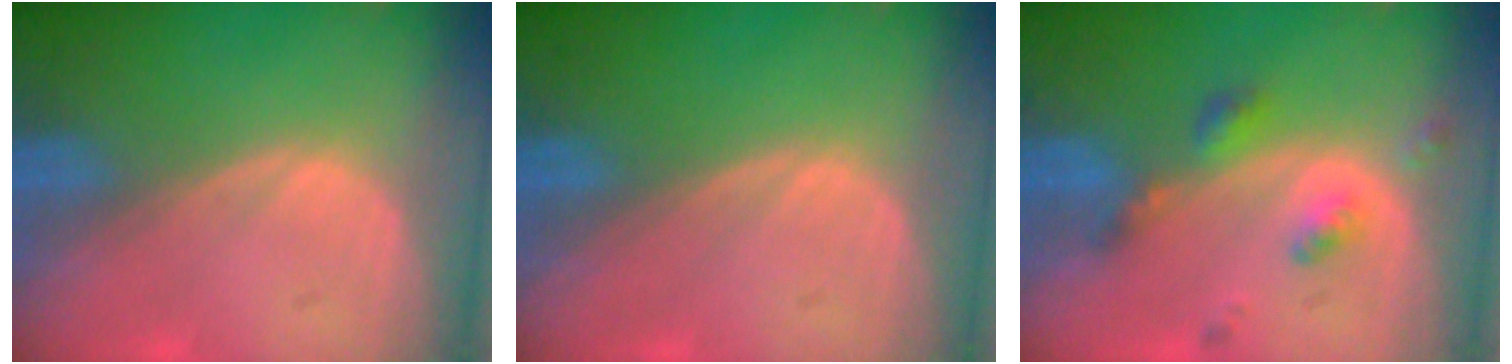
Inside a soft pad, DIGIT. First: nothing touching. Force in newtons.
{"total": 0.0}
{"total": 4.8, "press": 4.4, "slide": 2.1}